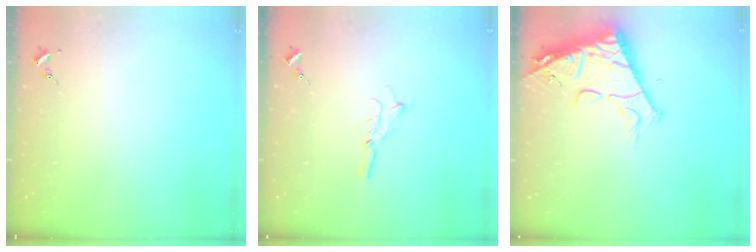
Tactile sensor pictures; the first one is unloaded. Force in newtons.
{"total": 5.6, "press": 5.6, "slide": 0.2}
{"total": 13.9, "press": 13.8, "slide": 1.7}